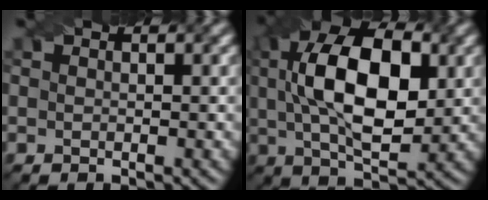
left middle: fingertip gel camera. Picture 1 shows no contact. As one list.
[{"total": 12.4, "force": [1.9, 6.2, 10.5], "torque": [-0.185, 0.014, 0.031]}]